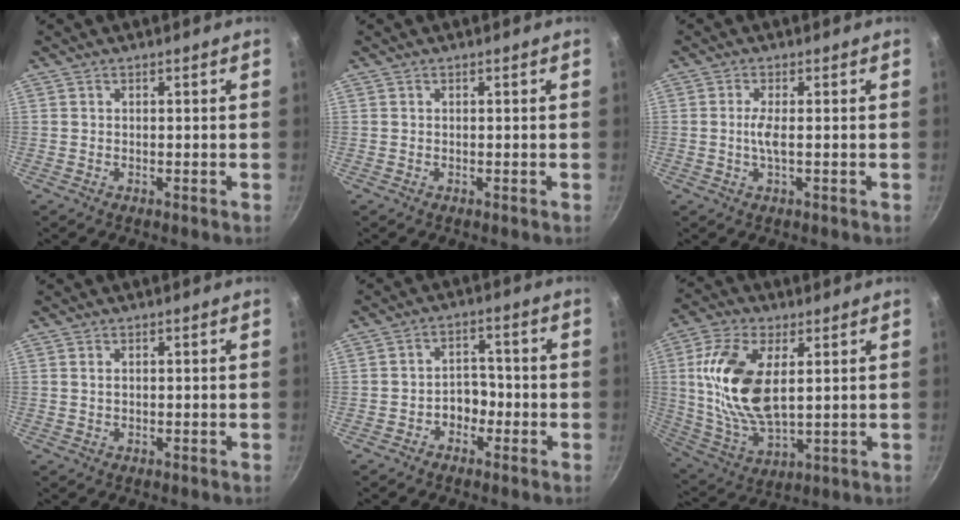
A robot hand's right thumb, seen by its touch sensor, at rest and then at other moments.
{"total": 0.0}
{"total": 2.8, "force": [-0.1, 0.4, 2.7], "torque": [-0.068, 0.000, -0.003]}
{"total": 1.1, "force": [0.4, 0.7, 0.8], "torque": [-0.013, 0.002, 0.007]}
{"total": 4.5, "force": [-1.9, 3.4, 2.3], "torque": [-0.002, 0.026, -0.034]}
{"total": 17.1, "force": [3.4, 8.9, 14.2], "torque": [-0.275, -0.010, 0.072]}